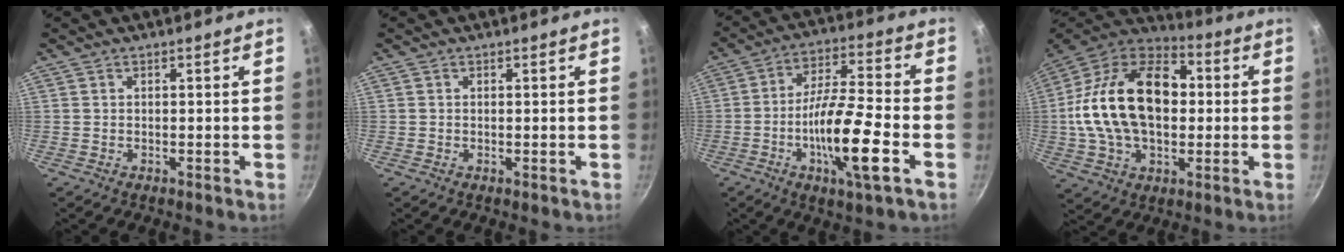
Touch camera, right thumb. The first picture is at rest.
{"total": 0.0}
{"total": 15.0, "force": [-5.0, 3.1, 13.8], "torque": [-0.248, 0.024, -0.096]}
{"total": 25.2, "force": [1.1, 16.2, 19.2], "torque": [-0.324, 0.038, 0.009]}